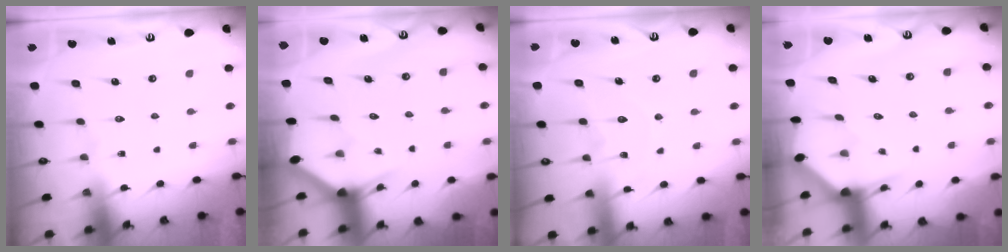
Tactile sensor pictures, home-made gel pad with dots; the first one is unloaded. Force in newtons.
{"total": 2.9, "press": 2.9, "slide": 0.1}
{"total": 7.0, "press": 6.9, "slide": 0.7}
{"total": 3.2, "press": 3.2, "slide": 0.3}